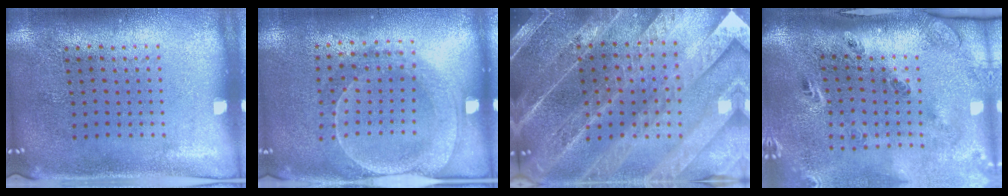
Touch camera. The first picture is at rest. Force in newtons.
{"total": 1.9, "press": 1.8, "slide": 0.6}
{"total": 5.1, "press": 4.4, "slide": 2.6}
{"total": 3.0, "press": 1.9, "slide": 2.4}